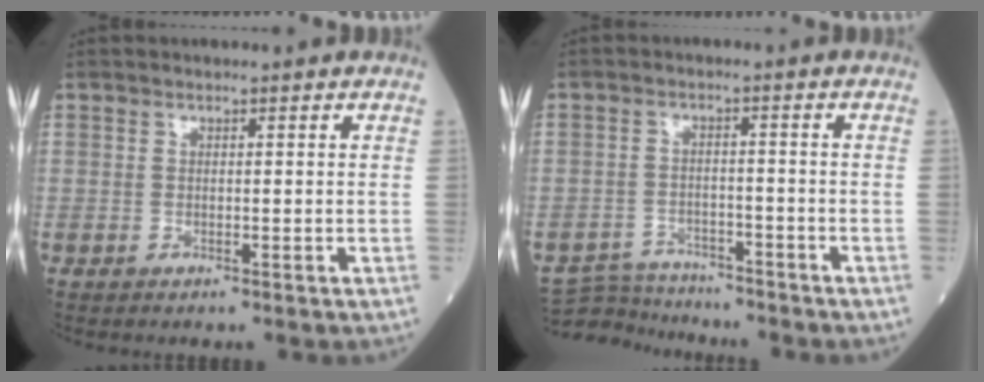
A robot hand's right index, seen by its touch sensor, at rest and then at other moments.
{"total": 7.8, "force": [-7.4, 2.6, 0.4], "torque": [-0.015, 0.009, -0.123]}